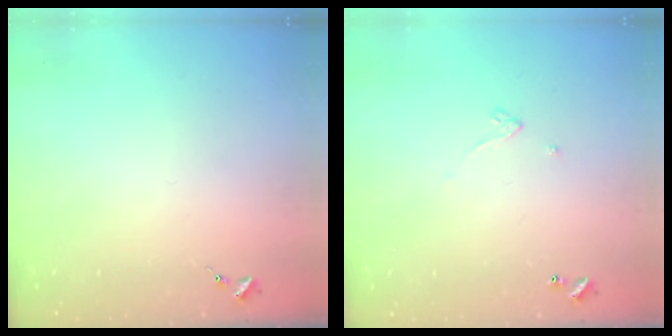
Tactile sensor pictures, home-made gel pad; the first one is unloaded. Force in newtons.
{"total": 3.2, "press": 3.2, "slide": 0.1}